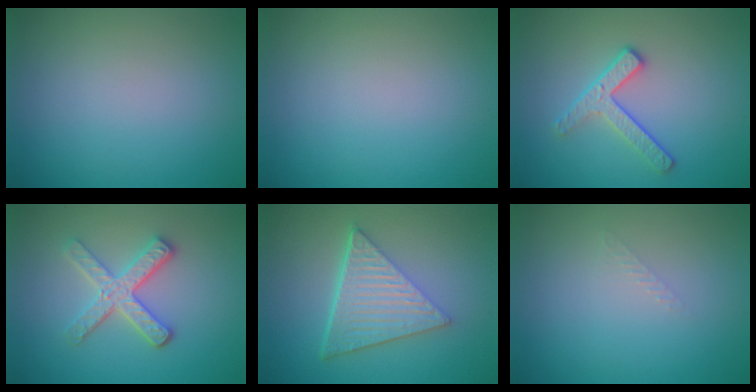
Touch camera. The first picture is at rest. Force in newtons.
{"total": 0.0}
{"total": 2.8, "press": 2.4, "slide": 1.4}
{"total": 3.6, "press": 3.1, "slide": 1.8}
{"total": 6.9, "press": 4.6, "slide": 5.1}
{"total": 0.8, "press": 0.7, "slide": 0.2}